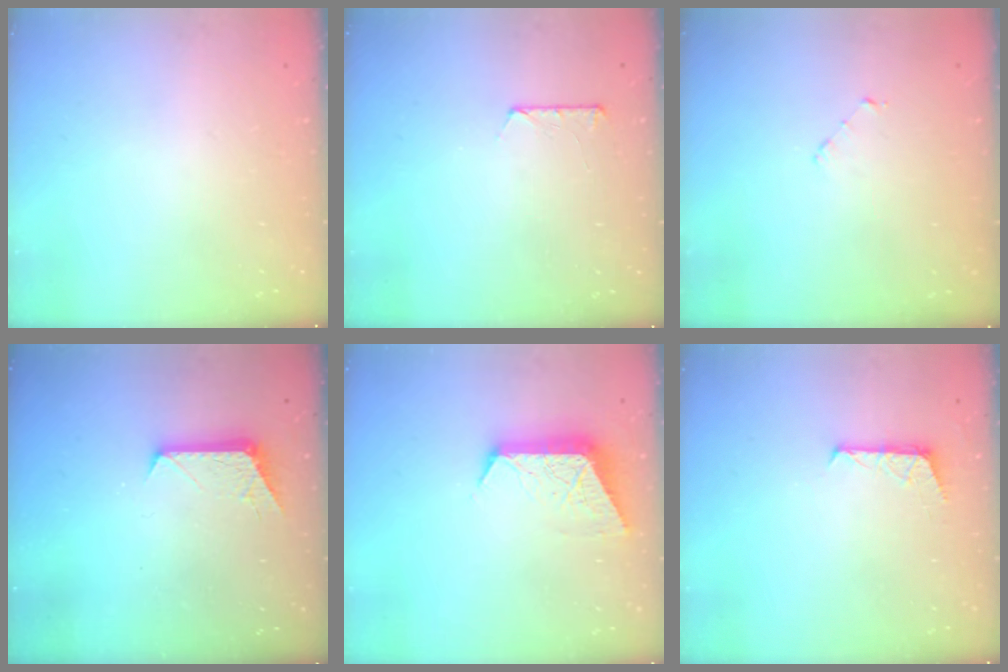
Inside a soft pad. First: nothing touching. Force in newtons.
{"total": 6.9, "press": 6.9, "slide": 0.7}
{"total": 2.9, "press": 2.9, "slide": 0.2}
{"total": 7.4, "press": 7.3, "slide": 0.6}
{"total": 9.5, "press": 9.5, "slide": 0.2}
{"total": 4.7, "press": 4.7, "slide": 0.4}